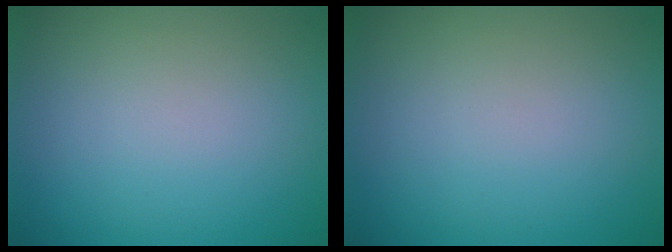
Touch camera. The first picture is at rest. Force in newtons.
{"total": 0.0}